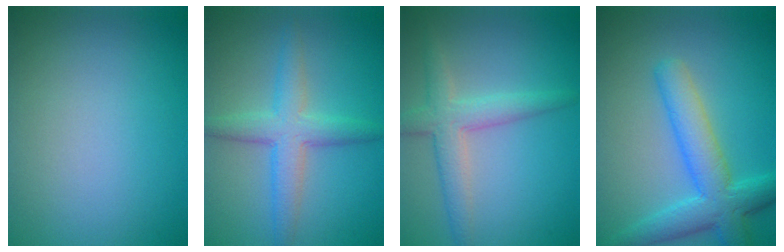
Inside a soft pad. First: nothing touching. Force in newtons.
{"total": 4.1, "press": 4.1, "slide": 0.1}
{"total": 3.6, "press": 3.6, "slide": 0.1}
{"total": 5.8, "press": 5.8, "slide": 0.4}